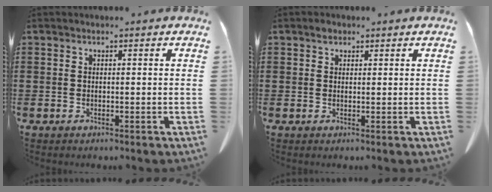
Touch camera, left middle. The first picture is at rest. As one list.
[{"total": 1.2, "force": [0.8, 0.7, 0.4], "torque": [-0.004, 0.001, 0.014]}]